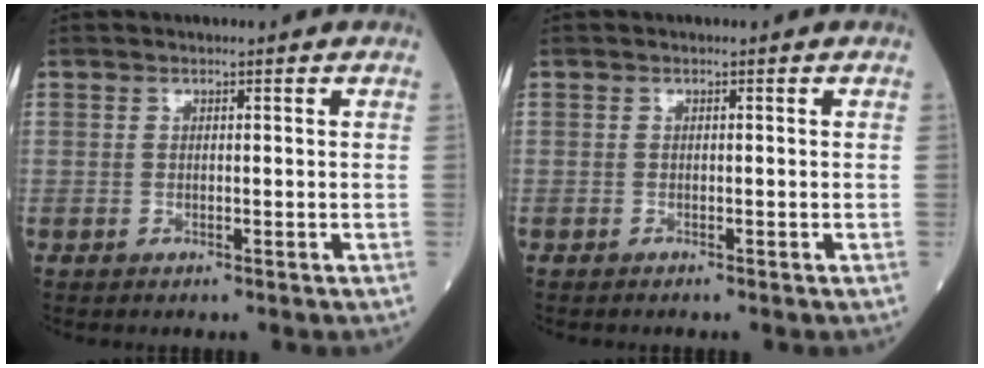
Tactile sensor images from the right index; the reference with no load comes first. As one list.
[{"total": 0.0}]